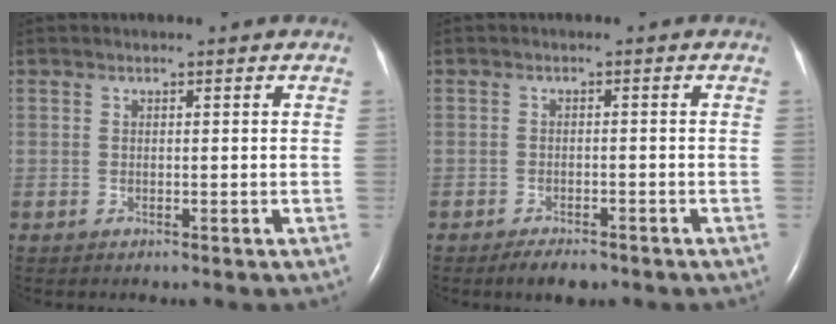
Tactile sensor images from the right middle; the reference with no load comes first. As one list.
[{"total": 3.3, "force": [-2.6, 1.2, 1.8], "torque": [-0.030, -0.003, -0.036]}]